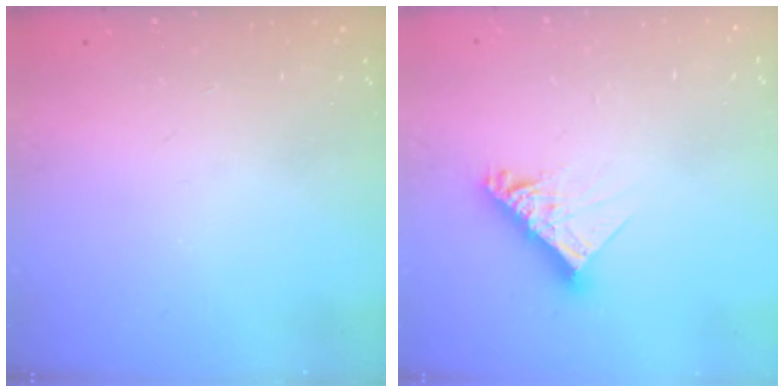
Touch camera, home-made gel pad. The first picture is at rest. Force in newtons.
{"total": 11.5, "press": 11.4, "slide": 1.1}